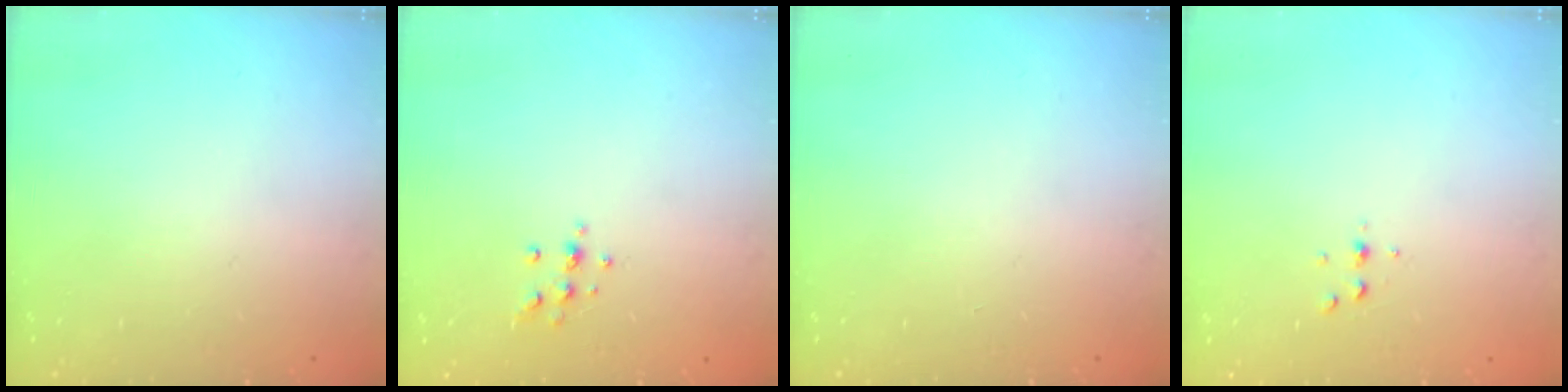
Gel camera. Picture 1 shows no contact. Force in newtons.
{"total": 7.0, "press": 6.9, "slide": 0.7}
{"total": 0.0}
{"total": 2.6, "press": 2.6, "slide": 0.3}